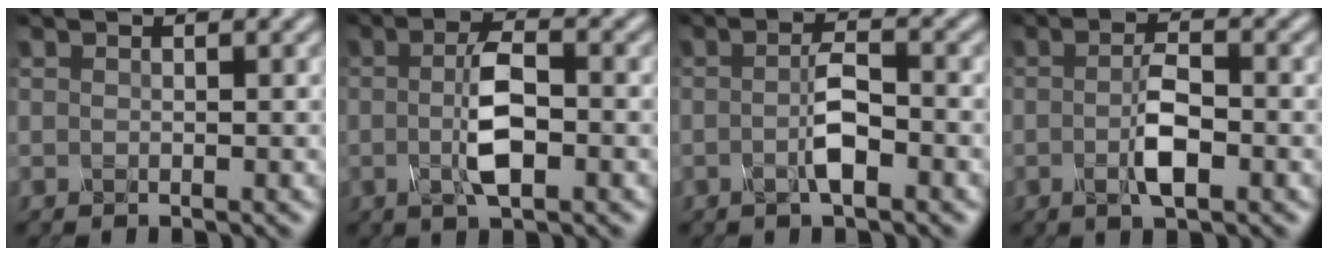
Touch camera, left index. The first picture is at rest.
{"total": 3.6, "force": [-0.4, 1.0, 3.5], "torque": [-0.072, 0.005, -0.012]}
{"total": 2.4, "force": [-0.8, 0.4, 2.3], "torque": [-0.045, 0.010, -0.021]}
{"total": 2.8, "force": [-0.8, 0.7, 2.6], "torque": [-0.055, 0.004, -0.018]}